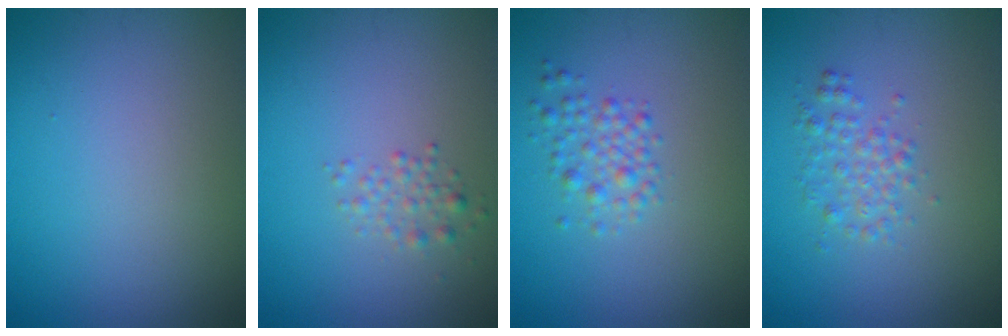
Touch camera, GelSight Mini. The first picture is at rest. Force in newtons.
{"total": 1.4, "press": 1.4, "slide": 0.0}
{"total": 2.0, "press": 2.0, "slide": 0.0}
{"total": 2.0, "press": 2.0, "slide": 0.1}